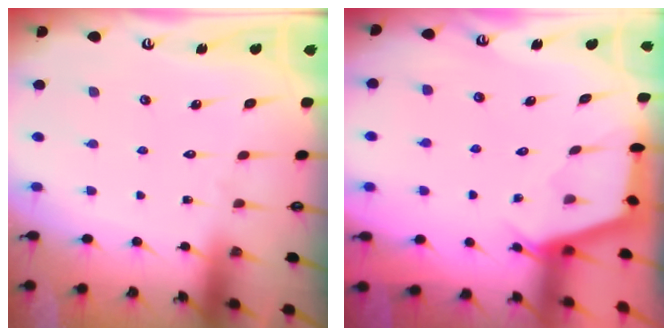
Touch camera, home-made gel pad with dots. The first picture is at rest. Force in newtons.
{"total": 2.6, "press": 2.6, "slide": 0.3}